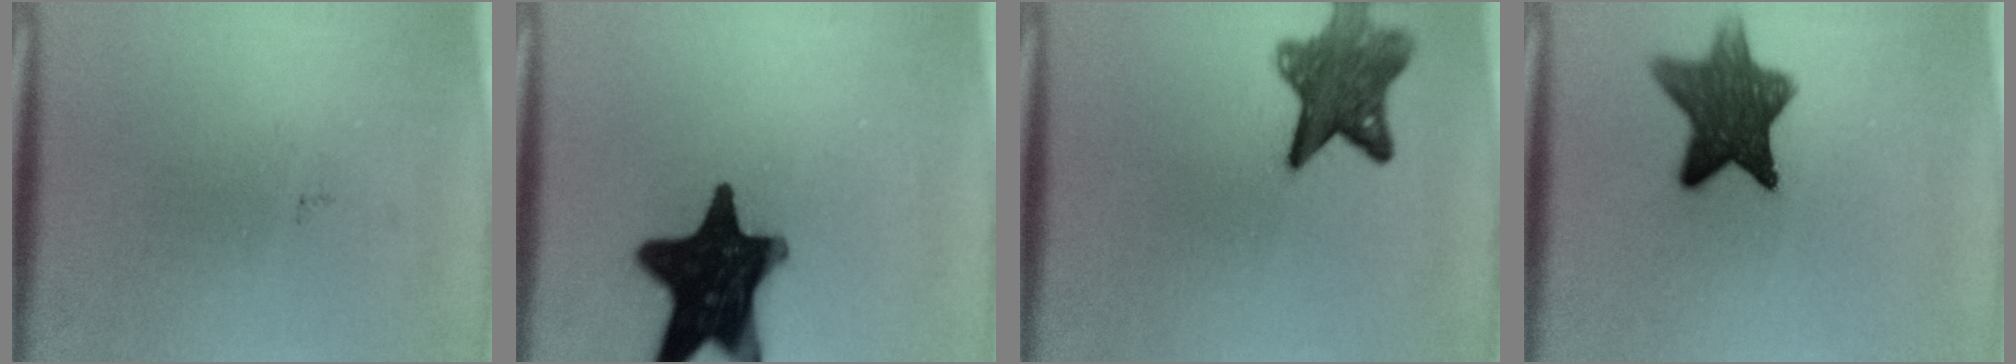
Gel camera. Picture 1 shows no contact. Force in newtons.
{"total": 19.2}
{"total": 8.1}
{"total": 10.4}